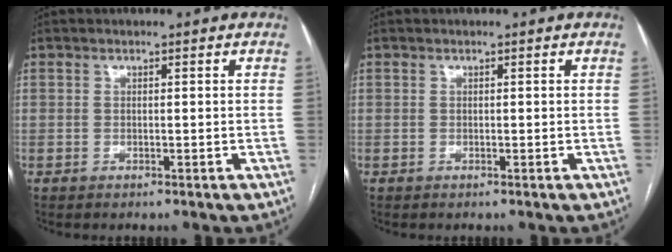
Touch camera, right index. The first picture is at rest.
{"total": 0.0}